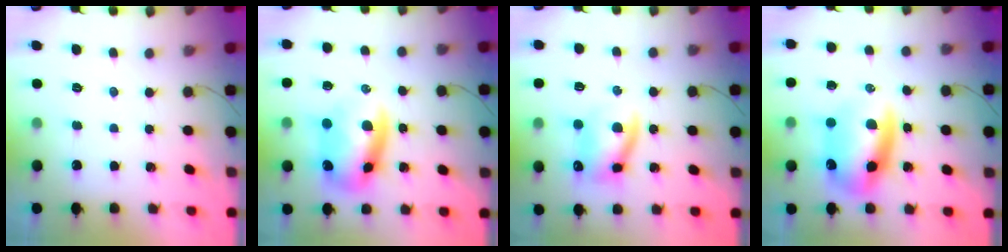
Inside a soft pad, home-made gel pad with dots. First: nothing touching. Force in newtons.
{"total": 10.8, "press": 10.5, "slide": 2.5}
{"total": 12.2, "press": 11.9, "slide": 2.4}
{"total": 12.4, "press": 11.9, "slide": 3.5}